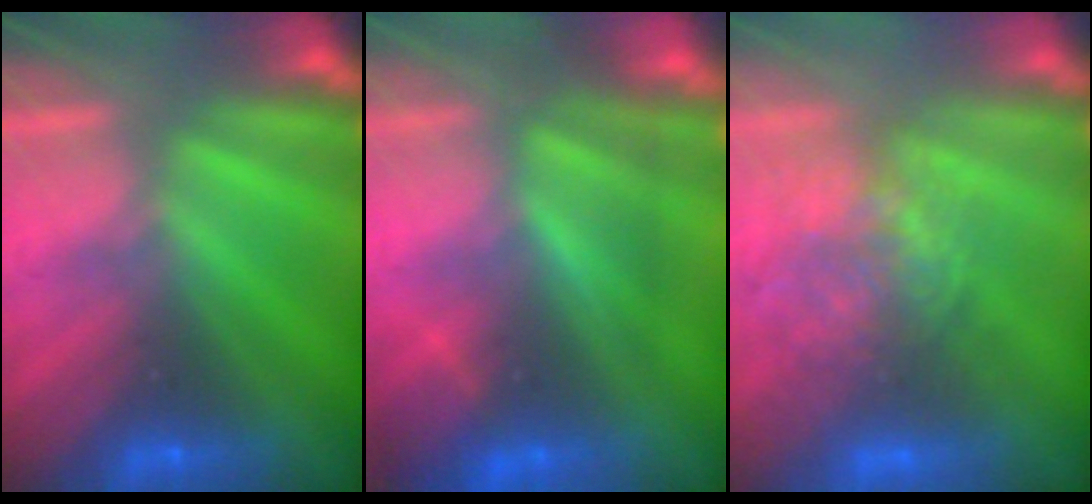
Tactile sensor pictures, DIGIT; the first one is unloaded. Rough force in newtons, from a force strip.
{"total": 3.8}
{"total": 3.5}